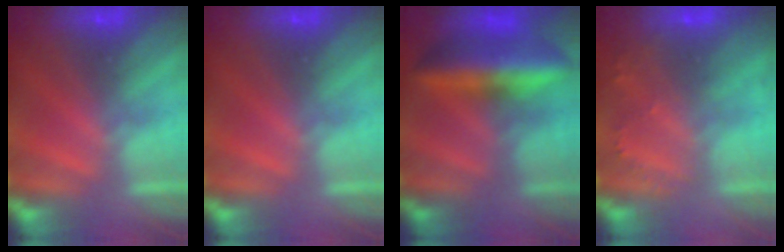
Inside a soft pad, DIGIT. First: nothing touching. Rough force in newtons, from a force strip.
{"total": 0.0}
{"total": 5.6}
{"total": 2.2}